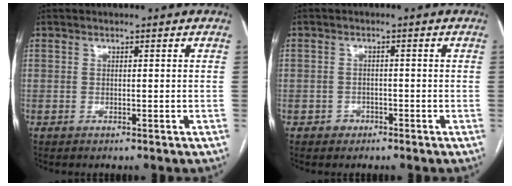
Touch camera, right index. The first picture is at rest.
{"total": 2.0, "force": [-1.1, 1.6, 0.1], "torque": [0.005, 0.009, -0.021]}